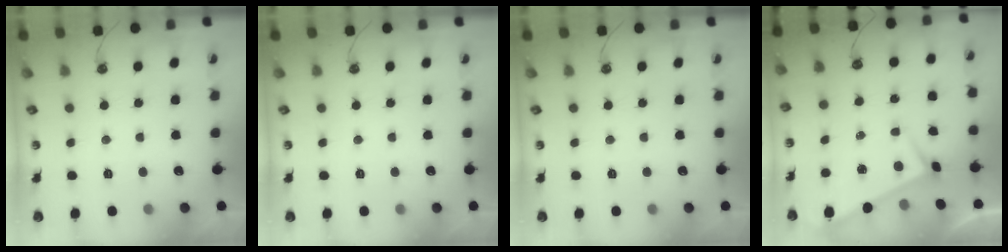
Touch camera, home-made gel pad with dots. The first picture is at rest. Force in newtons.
{"total": 0.0}
{"total": 0.0}
{"total": 3.8, "press": 3.8, "slide": 0.2}